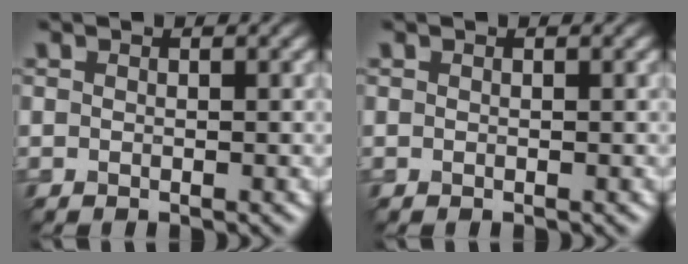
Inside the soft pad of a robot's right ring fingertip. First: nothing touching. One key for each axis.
{"total": 0.0}